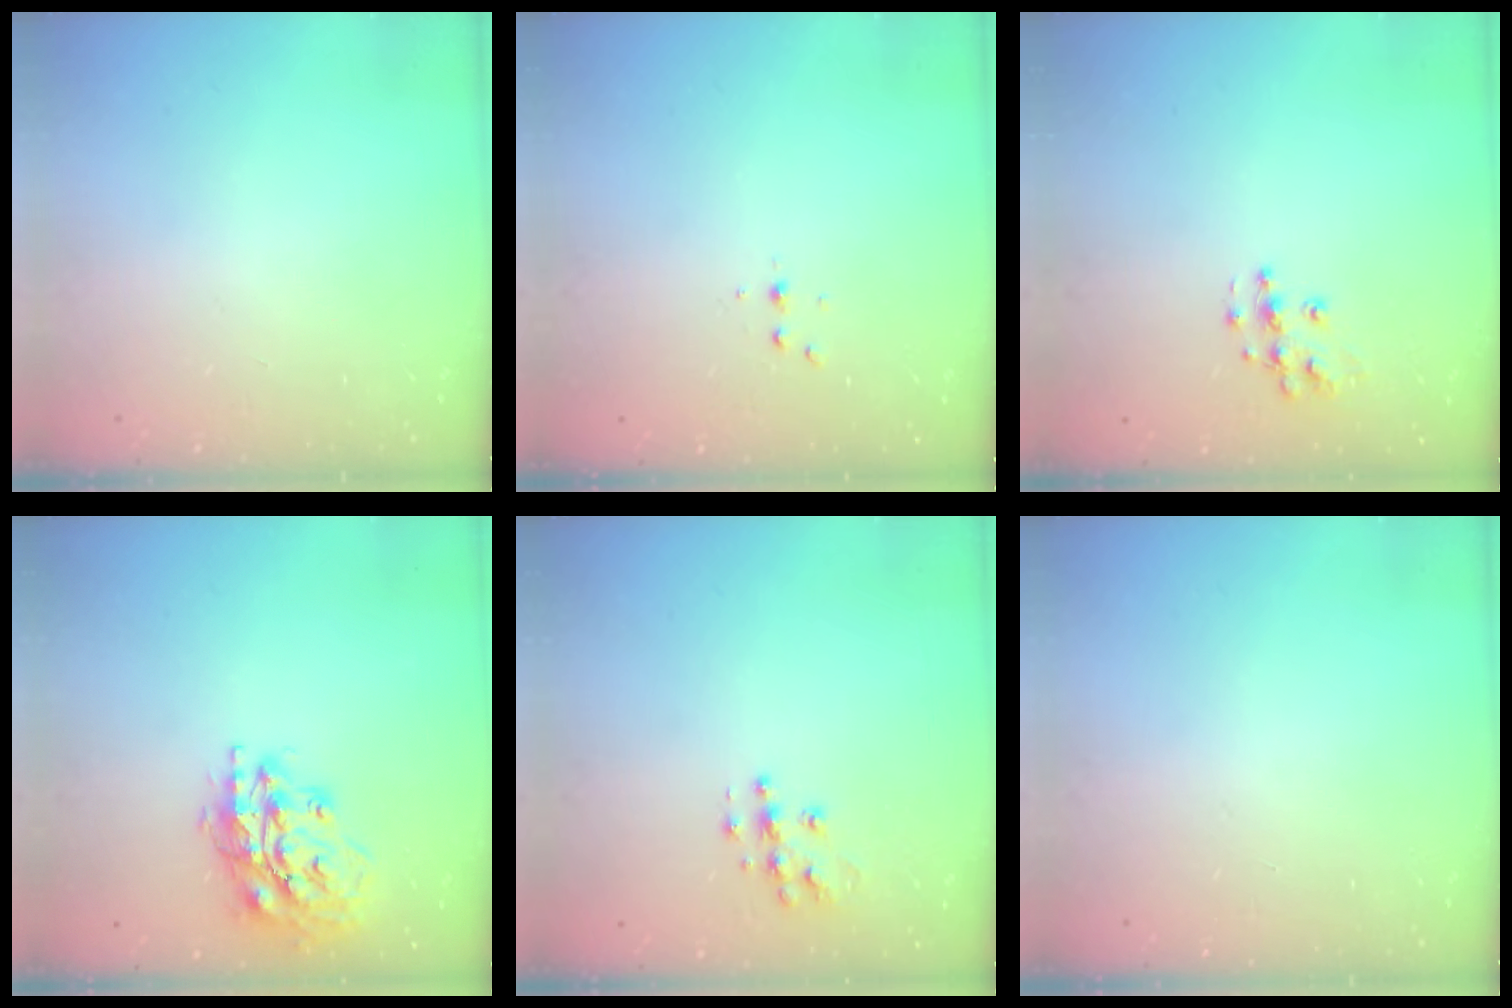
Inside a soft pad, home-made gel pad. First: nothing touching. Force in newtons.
{"total": 2.8, "press": 2.8, "slide": 0.4}
{"total": 9.0, "press": 9.0, "slide": 0.6}
{"total": 17.9, "press": 17.8, "slide": 2.5}
{"total": 8.8, "press": 8.8, "slide": 0.4}
{"total": 0.0}